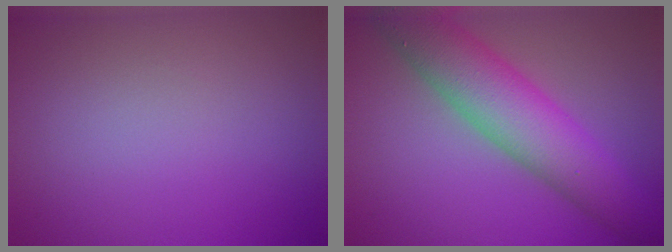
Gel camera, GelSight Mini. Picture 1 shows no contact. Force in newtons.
{"total": 8.1, "press": 8.1, "slide": 0.4}